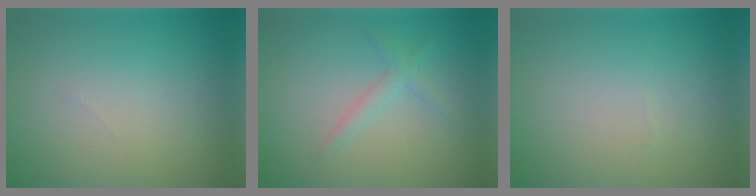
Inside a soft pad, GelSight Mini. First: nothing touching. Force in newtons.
{"total": 1.4, "press": 1.4, "slide": 0.1}
{"total": 0.0}